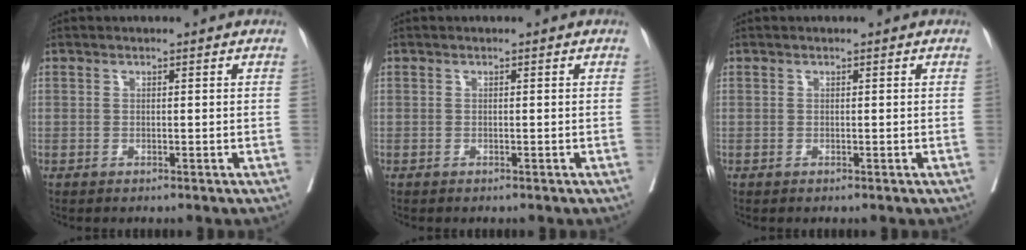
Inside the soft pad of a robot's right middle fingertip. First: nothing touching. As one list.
[{"total": 0.5, "force": [0.5, -0.1, 0.0], "torque": [0.000, 0.001, 0.008]}, {"total": 0.6, "force": [0.6, -0.1, -0.1], "torque": [0.000, 0.002, 0.011]}]